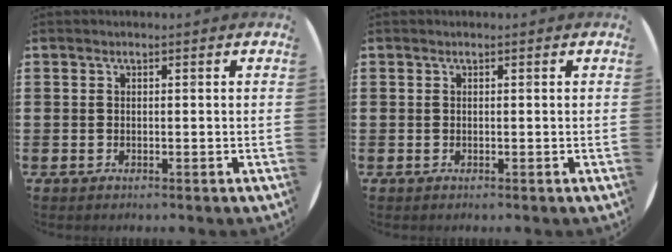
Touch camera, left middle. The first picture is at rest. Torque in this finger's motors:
{"motor_torque": [-0.18, 0.25, -0.05, 0.01]}